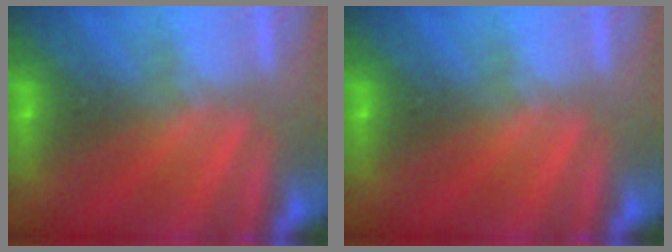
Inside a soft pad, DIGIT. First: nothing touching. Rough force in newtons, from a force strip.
{"total": 0.0}